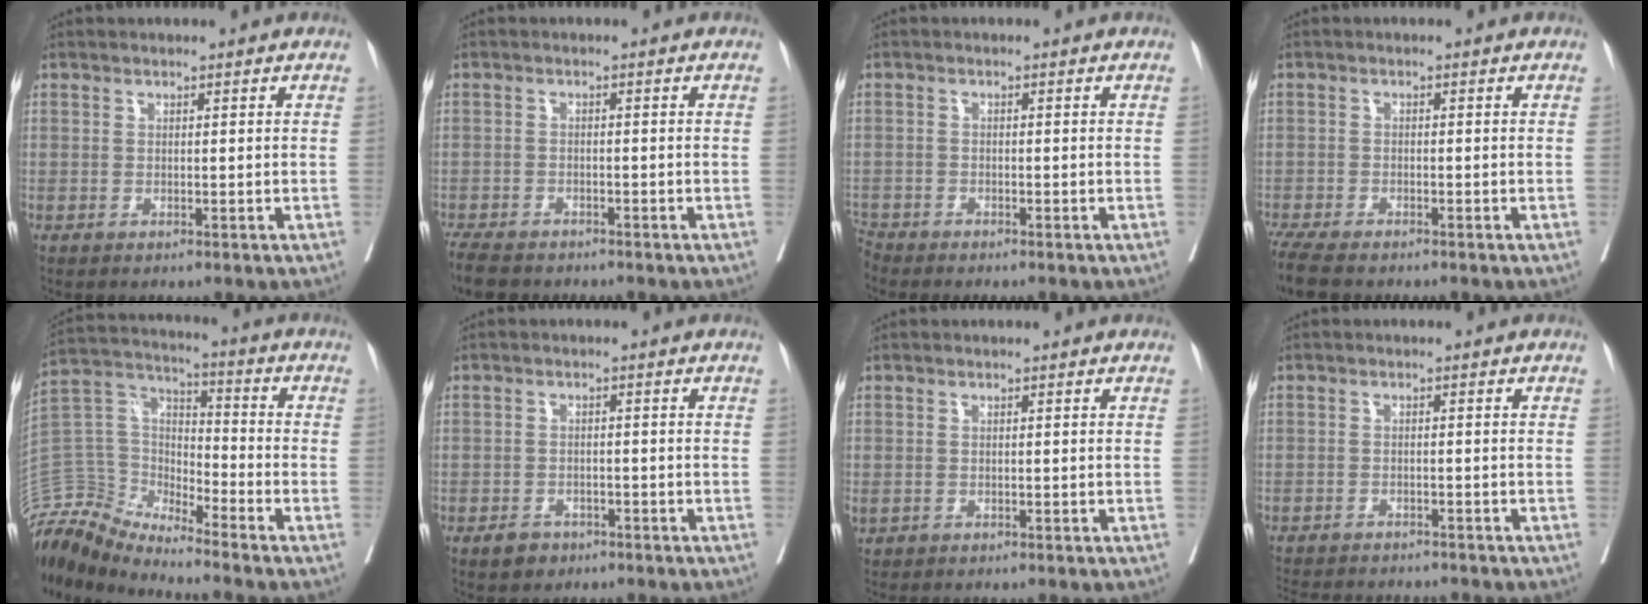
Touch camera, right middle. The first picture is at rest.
{"total": 6.6, "force": [-5.5, 2.5, 2.6], "torque": [-0.043, -0.010, -0.088]}
{"total": 2.2, "force": [-2.2, 0.3, -0.2], "torque": [0.007, -0.007, -0.043]}
{"total": 6.5, "force": [-5.4, 1.4, 3.3], "torque": [-0.059, -0.016, -0.093]}
{"total": 9.2, "force": [-9.1, 0.8, -0.1], "torque": [-0.001, 0.058, -0.182]}
{"total": 2.7, "force": [-1.8, 1.8, 0.8], "torque": [-0.014, 0.005, -0.023]}
{"total": 0.8, "force": [-0.2, 0.6, 0.4], "torque": [-0.007, 0.003, 0.003]}
{"total": 11.0, "force": [-10.1, 2.5, 3.6], "torque": [-0.065, -0.005, -0.134]}